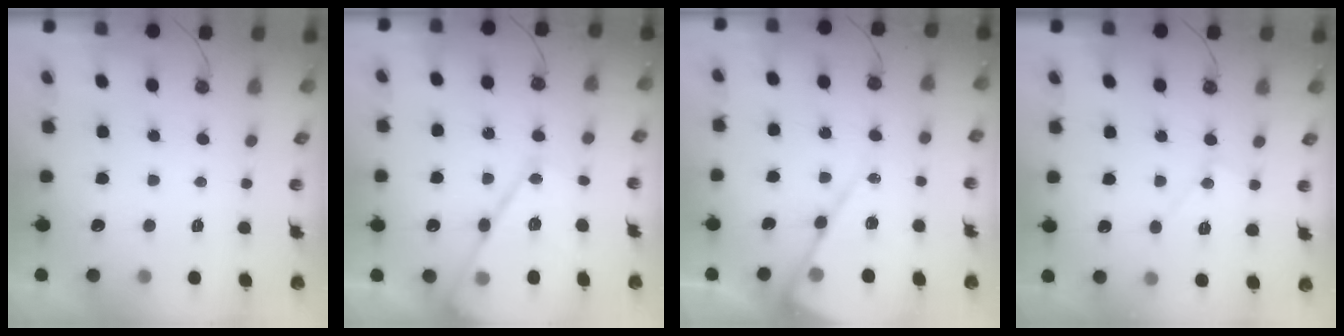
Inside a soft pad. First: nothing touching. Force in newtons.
{"total": 16.9, "press": 16.9, "slide": 1.1}
{"total": 14.8, "press": 14.7, "slide": 1.7}
{"total": 8.8, "press": 8.8, "slide": 0.7}